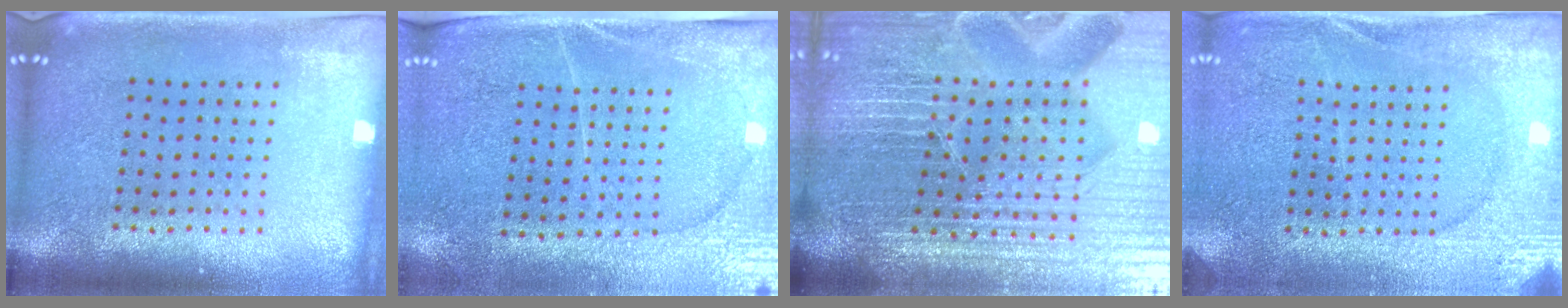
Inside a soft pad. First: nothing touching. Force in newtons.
{"total": 3.0, "press": 2.8, "slide": 1.1}
{"total": 7.0, "press": 6.2, "slide": 3.4}
{"total": 2.7, "press": 2.7, "slide": 0.3}